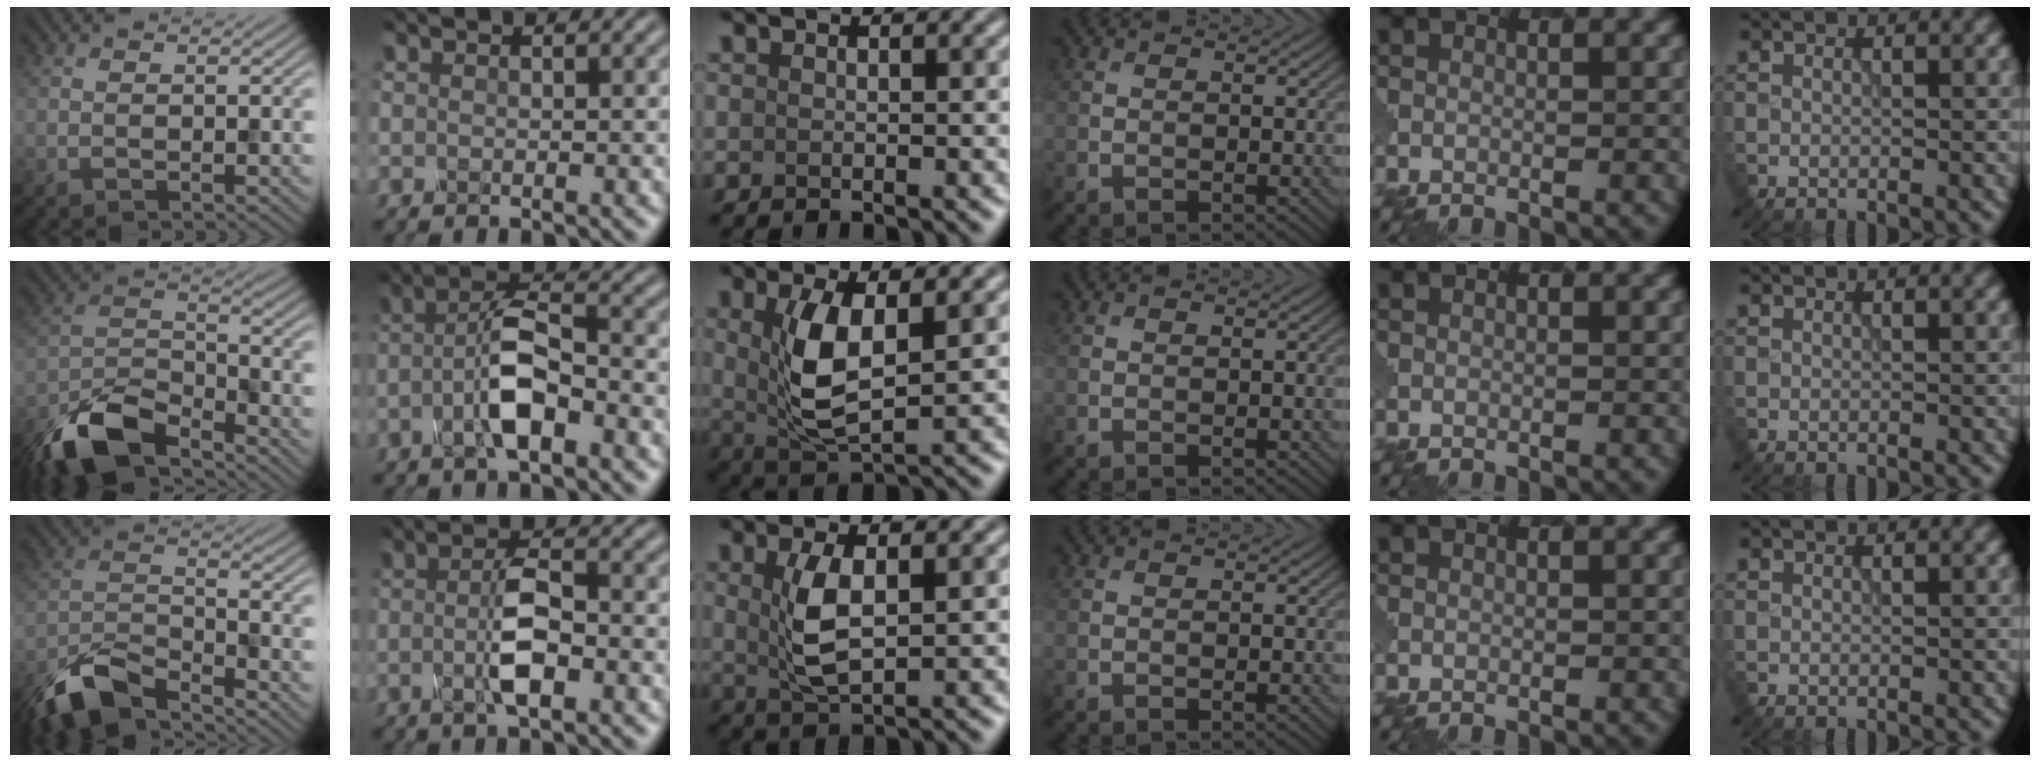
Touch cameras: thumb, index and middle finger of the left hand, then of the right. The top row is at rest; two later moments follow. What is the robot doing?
{"motion": "press", "object": "mechanical pencil"}